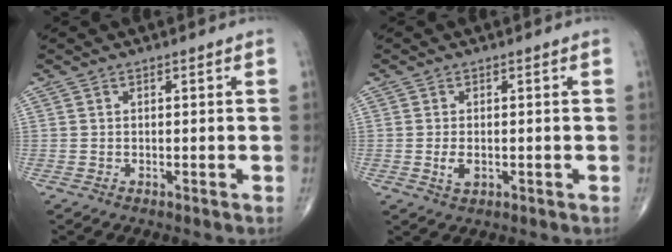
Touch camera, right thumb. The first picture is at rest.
{"total": 2.4, "force": [-0.3, 1.3, 2.0], "torque": [-0.041, -0.005, -0.005]}